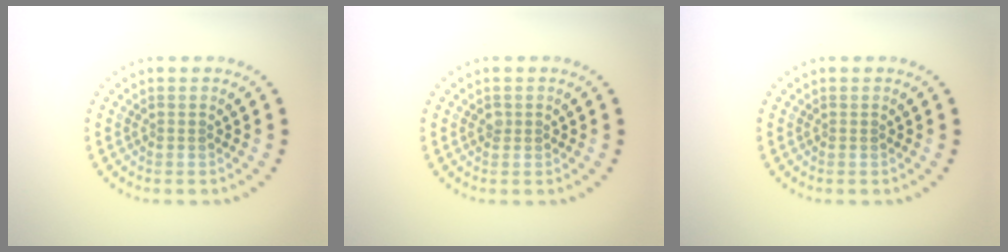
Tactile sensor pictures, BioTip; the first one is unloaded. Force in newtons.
{"total": 0.6, "press": 0.4, "slide": 0.4}
{"total": 0.0}